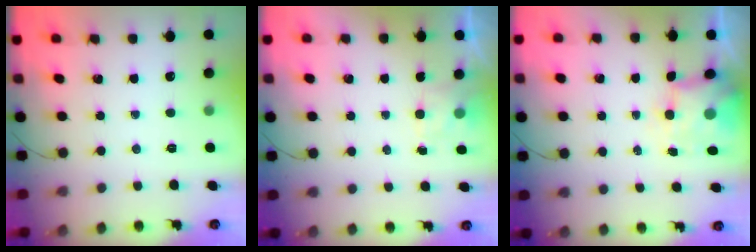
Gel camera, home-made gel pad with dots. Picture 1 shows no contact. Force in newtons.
{"total": 1.4, "press": 0.7, "slide": 1.2}
{"total": 5.9, "press": 5.9, "slide": 1.1}